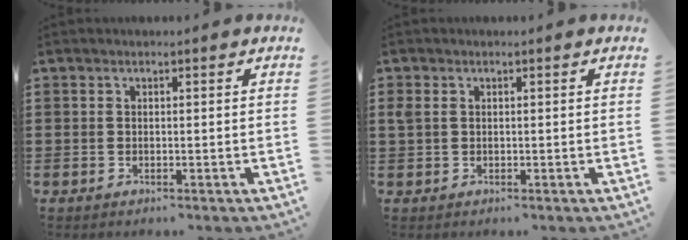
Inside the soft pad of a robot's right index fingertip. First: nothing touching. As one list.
[{"total": 1.5, "force": [0.4, 1.1, 0.9], "torque": [-0.028, 0.003, 0.005]}]